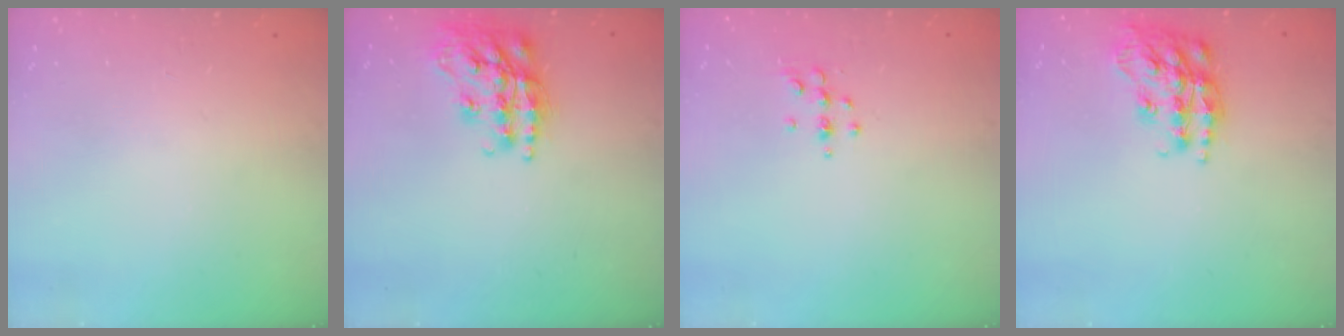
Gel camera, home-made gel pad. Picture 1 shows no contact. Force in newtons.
{"total": 17.9, "press": 17.8, "slide": 1.3}
{"total": 5.0, "press": 4.8, "slide": 1.4}
{"total": 18.2, "press": 18.2, "slide": 1.2}